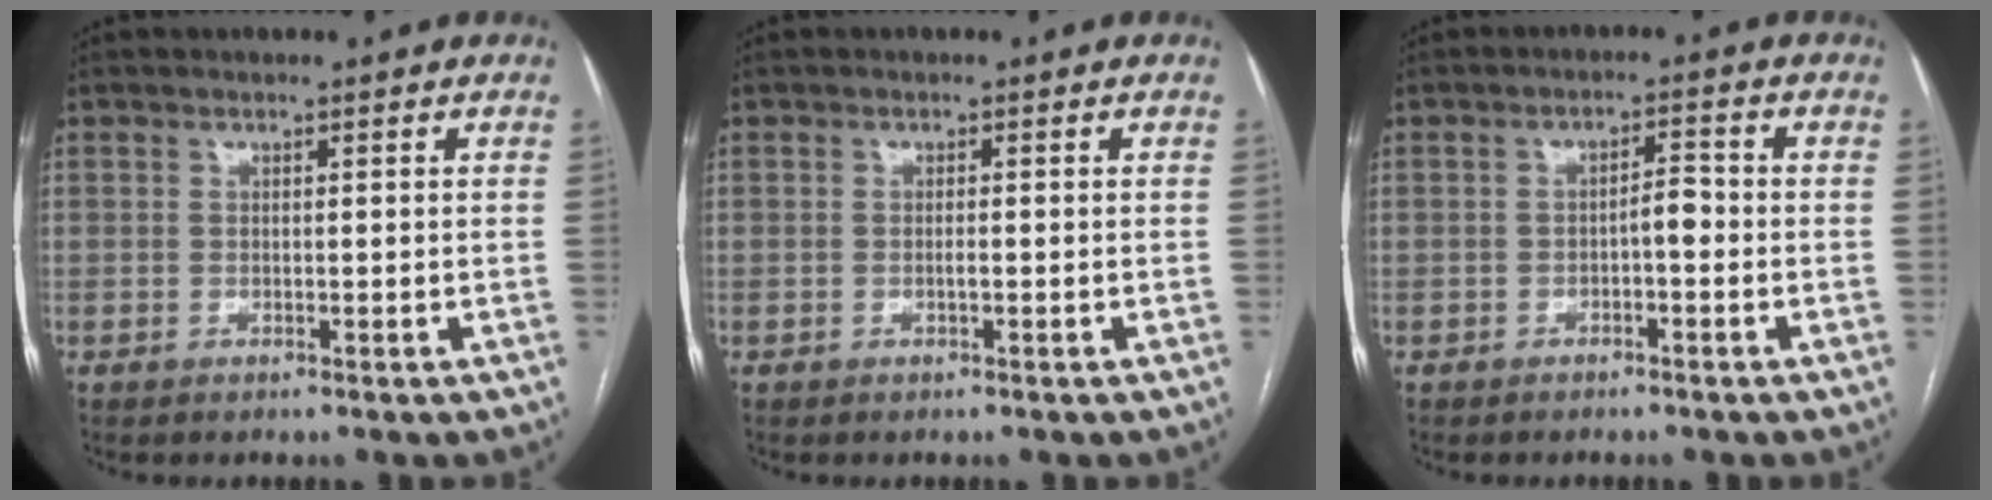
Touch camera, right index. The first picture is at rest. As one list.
[{"total": 0.8, "force": [-0.4, 0.1, 0.7], "torque": [-0.013, 0.000, -0.006]}, {"total": 2.9, "force": [-1.0, 0.9, 2.5], "torque": [-0.035, 0.010, -0.017]}]